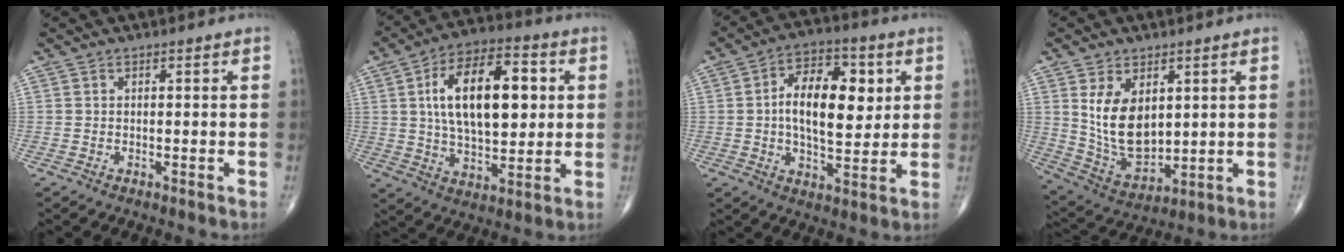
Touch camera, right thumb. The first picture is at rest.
{"total": 19.4, "force": [3.6, 9.7, 16.4], "torque": [-0.247, 0.006, 0.057]}
{"total": 14.5, "force": [2.3, 7.5, 12.1], "torque": [-0.166, 0.000, 0.032]}
{"total": 12.3, "force": [3.0, 7.4, 9.3], "torque": [-0.146, -0.022, 0.077]}